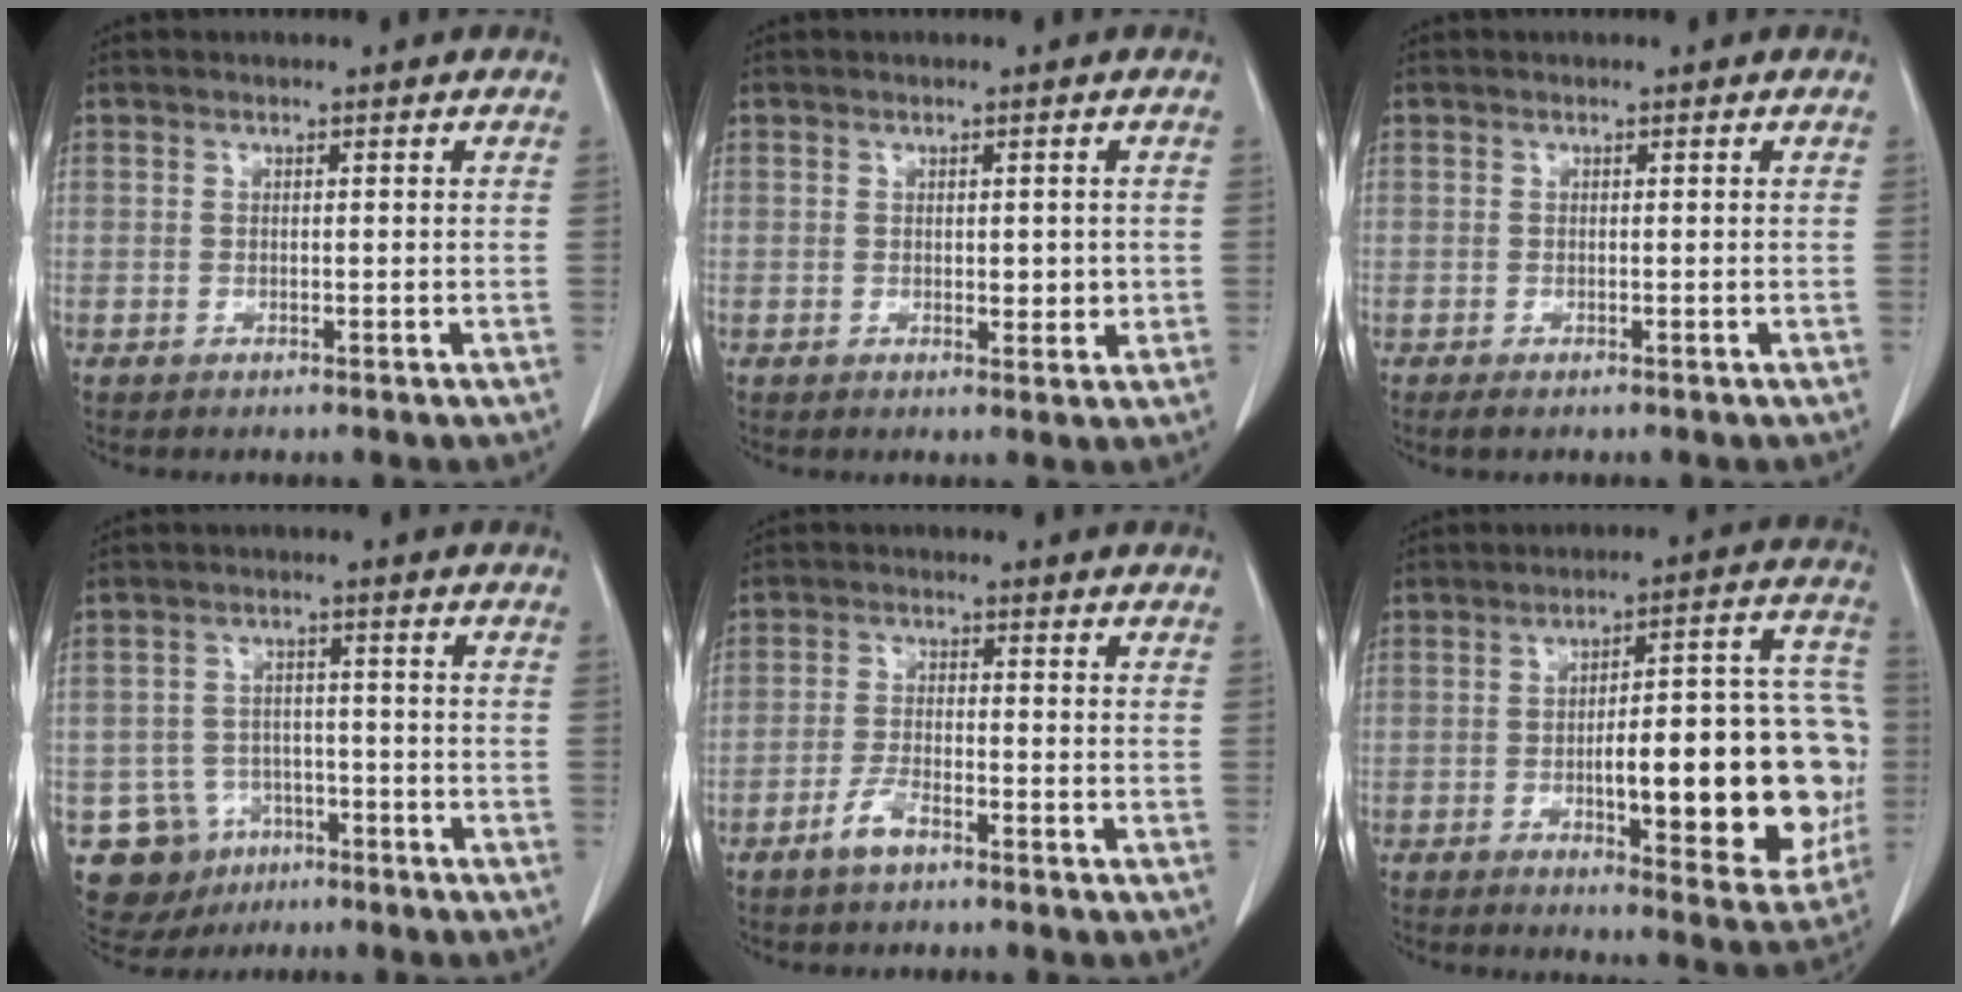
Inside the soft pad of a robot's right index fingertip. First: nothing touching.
{"total": 2.6, "force": [0.1, 1.5, 2.1], "torque": [-0.024, -0.004, 0.006]}
{"total": 0.6, "force": [-0.3, 0.3, 0.4], "torque": [-0.009, -0.003, -0.003]}
{"total": 8.7, "force": [-4.1, 7.6, 1.1], "torque": [-0.028, 0.014, -0.053]}
{"total": 3.6, "force": [-2.6, 1.0, 2.4], "torque": [-0.049, 0.002, -0.051]}
{"total": 22.7, "force": [-3.0, 5.8, 21.7], "torque": [-0.217, 0.032, -0.023]}